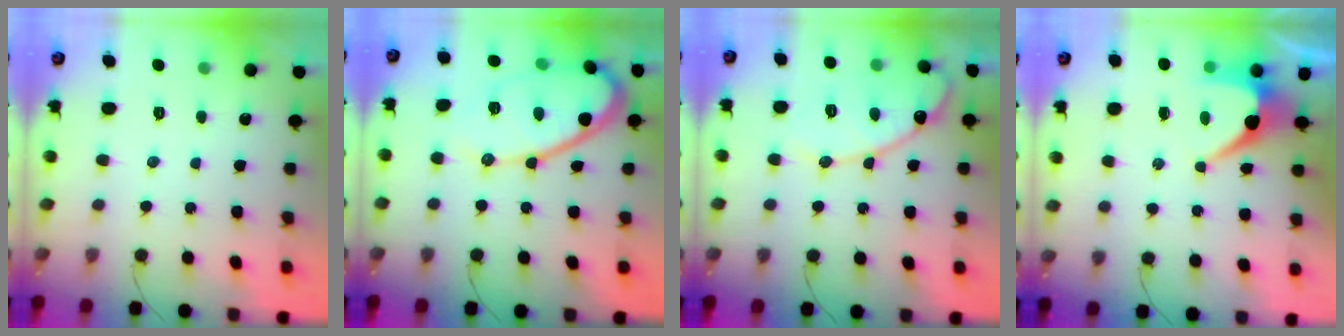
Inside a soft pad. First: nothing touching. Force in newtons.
{"total": 13.6, "press": 13.6, "slide": 0.5}
{"total": 13.9, "press": 13.9, "slide": 0.9}
{"total": 7.1, "press": 7.1, "slide": 0.3}